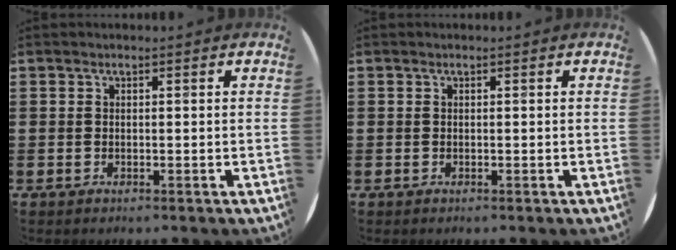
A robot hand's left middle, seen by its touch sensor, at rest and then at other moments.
{"total": 0.0}